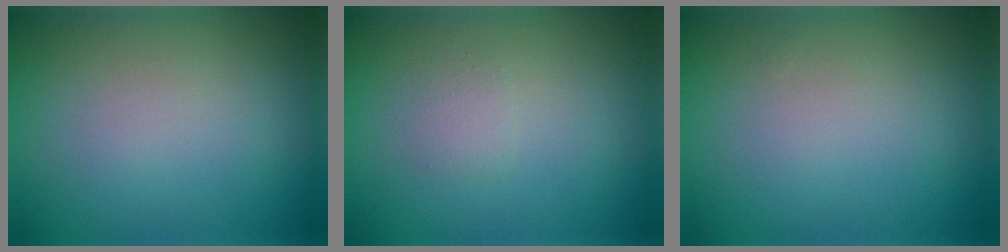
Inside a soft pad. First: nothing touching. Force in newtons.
{"total": 1.0, "press": 1.0, "slide": 0.1}
{"total": 0.0}